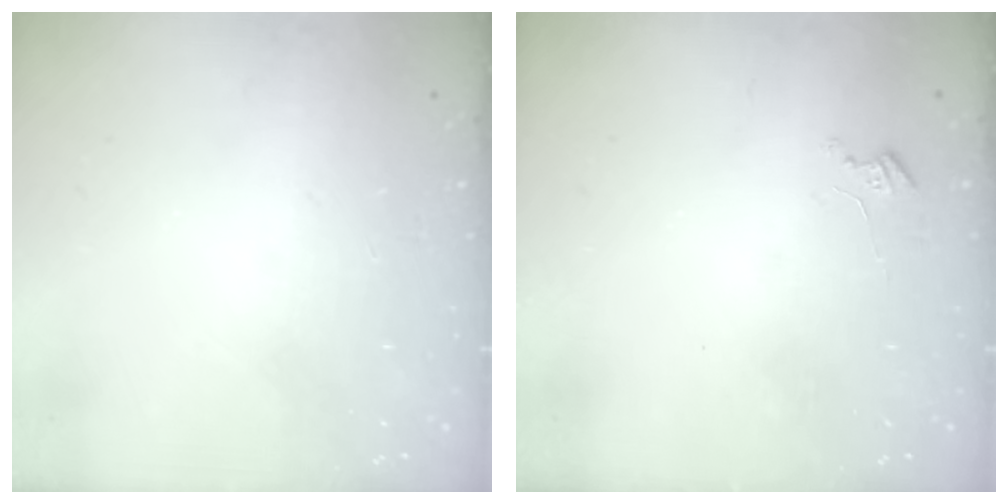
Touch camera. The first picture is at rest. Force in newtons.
{"total": 2.7, "press": 2.7, "slide": 0.3}